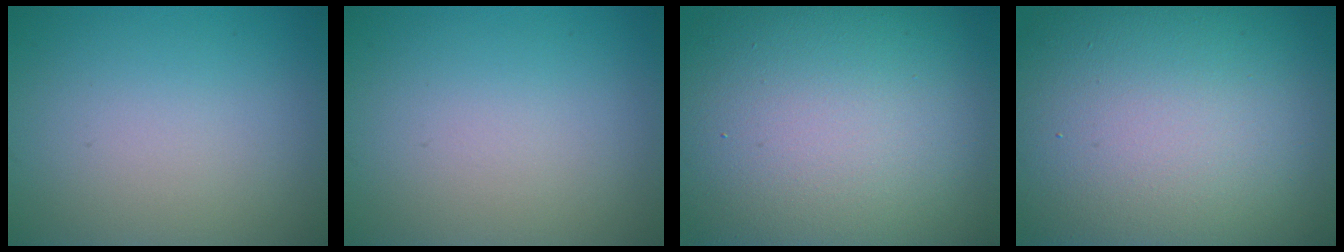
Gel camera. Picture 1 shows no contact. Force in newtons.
{"total": 0.0}
{"total": 18.8, "press": 18.7, "slide": 1.3}
{"total": 19.8, "press": 19.8, "slide": 1.1}